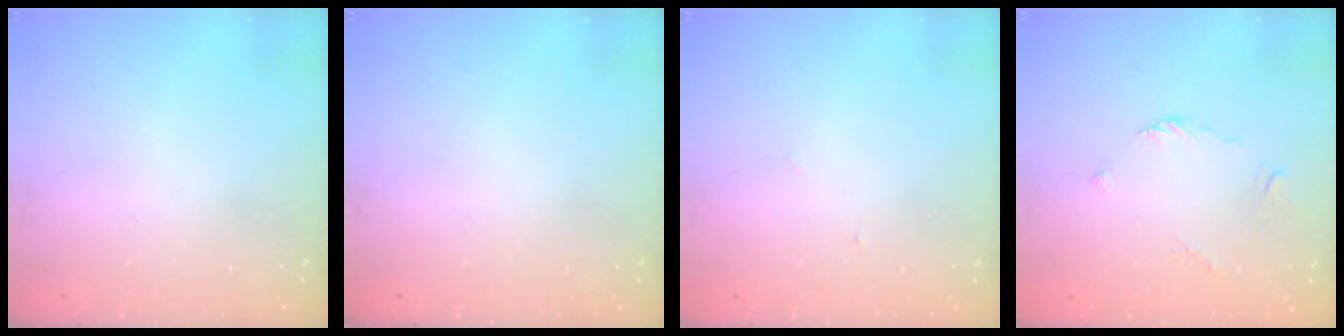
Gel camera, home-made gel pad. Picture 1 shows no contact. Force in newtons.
{"total": 0.0}
{"total": 2.8, "press": 2.8, "slide": 0.3}
{"total": 2.7, "press": 2.6, "slide": 0.6}